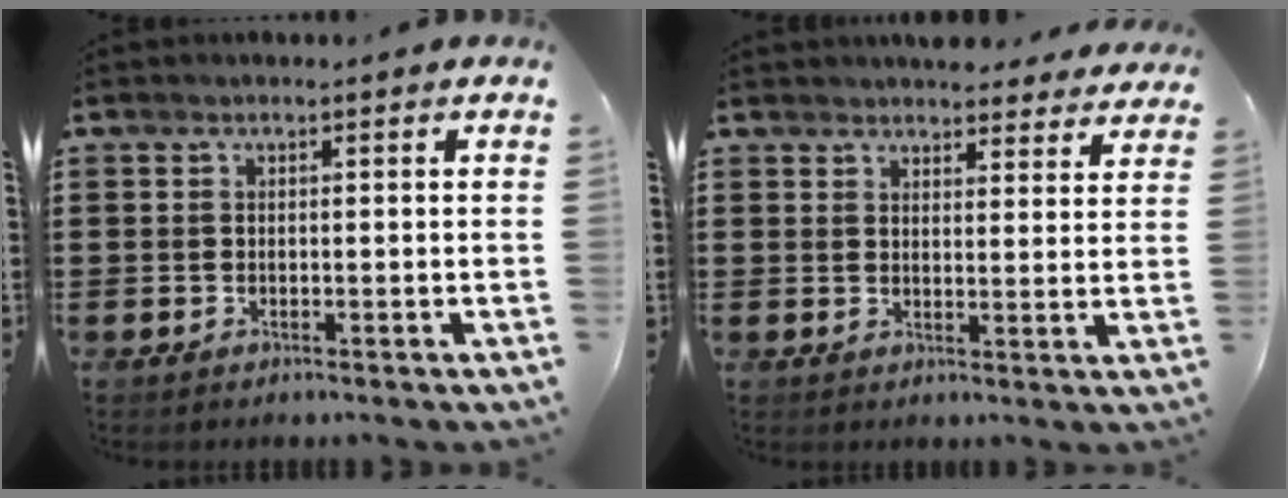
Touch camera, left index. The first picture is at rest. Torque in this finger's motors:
{"motor_torque": [2.14, 0.00, 0.84, 0.04]}